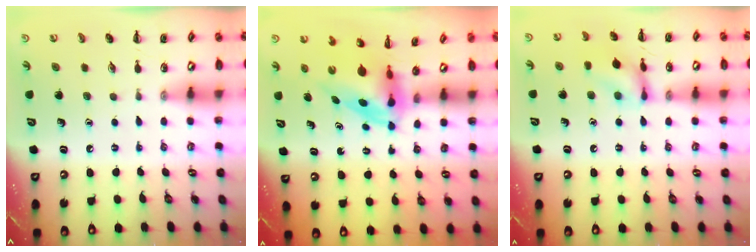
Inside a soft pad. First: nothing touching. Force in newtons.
{"total": 3.8, "press": 3.7, "slide": 0.9}
{"total": 11.5, "press": 11.4, "slide": 0.9}